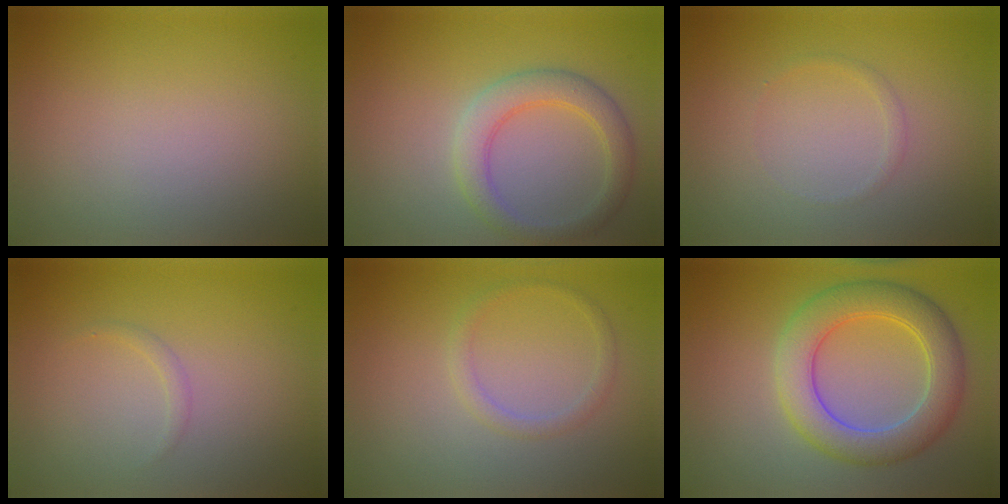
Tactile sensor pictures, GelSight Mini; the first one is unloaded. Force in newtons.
{"total": 3.6, "press": 3.6, "slide": 0.2}
{"total": 0.6, "press": 0.6, "slide": 0.0}
{"total": 0.7, "press": 0.7, "slide": 0.1}
{"total": 1.4, "press": 1.4, "slide": 0.1}
{"total": 6.2, "press": 6.2, "slide": 0.3}